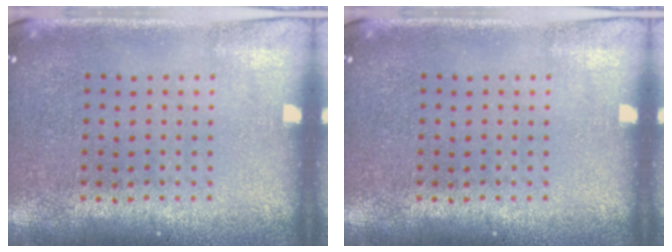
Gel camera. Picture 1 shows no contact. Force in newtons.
{"total": 0.0}